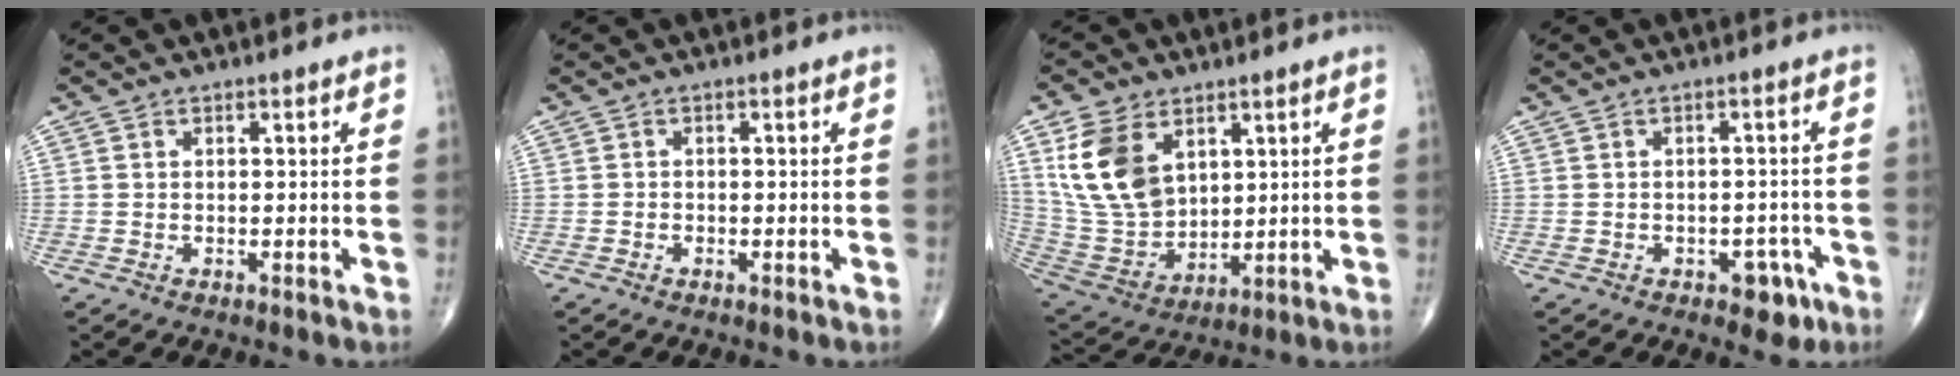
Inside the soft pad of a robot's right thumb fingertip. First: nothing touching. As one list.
[{"total": 0.6, "force": [-0.4, 0.5, 0.1], "torque": [0.000, 0.002, -0.012]}, {"total": 15.0, "force": [5.8, 10.0, 9.5], "torque": [-0.172, -0.024, 0.133]}, {"total": 4.7, "force": [-2.5, 3.0, 2.7], "torque": [-0.012, 0.018, -0.028]}]